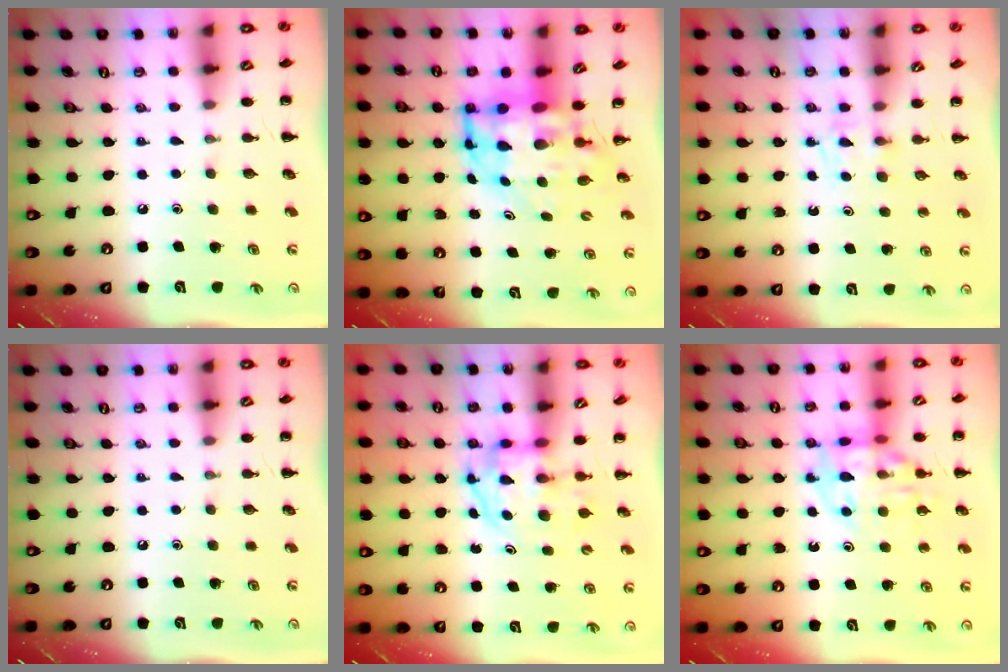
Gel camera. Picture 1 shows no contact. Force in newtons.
{"total": 7.9, "press": 7.6, "slide": 1.9}
{"total": 2.5, "press": 2.2, "slide": 1.1}
{"total": 0.0}
{"total": 3.3, "press": 3.3, "slide": 0.5}
{"total": 13.0, "press": 12.7, "slide": 2.4}